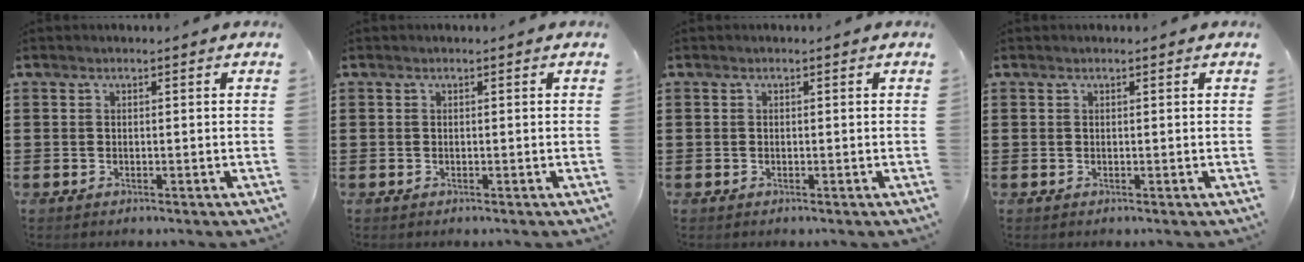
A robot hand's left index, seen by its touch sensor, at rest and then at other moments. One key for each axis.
{"total": 0.0}
{"total": 0.0}
{"total": 0.0}